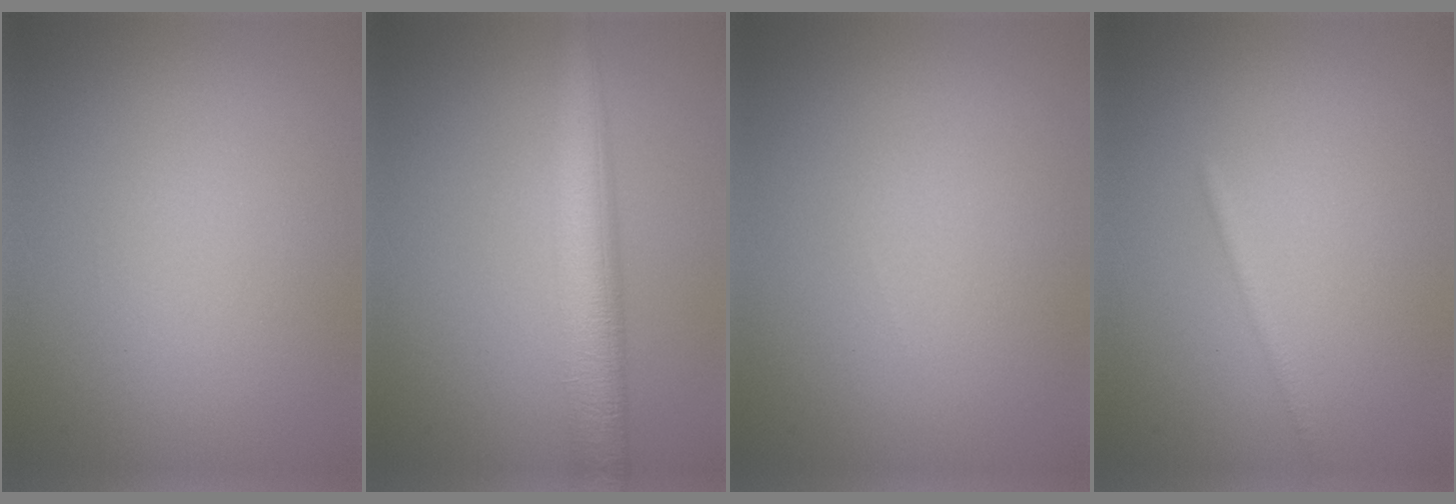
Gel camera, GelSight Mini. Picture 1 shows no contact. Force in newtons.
{"total": 5.8, "press": 5.8, "slide": 0.1}
{"total": 0.0}
{"total": 0.8, "press": 0.8, "slide": 0.1}